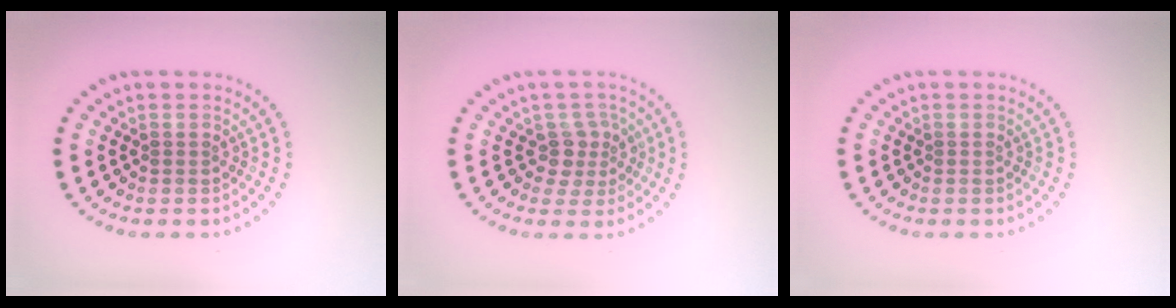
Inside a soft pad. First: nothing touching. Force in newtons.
{"total": 2.2, "press": 1.8, "slide": 1.3}
{"total": 0.0}